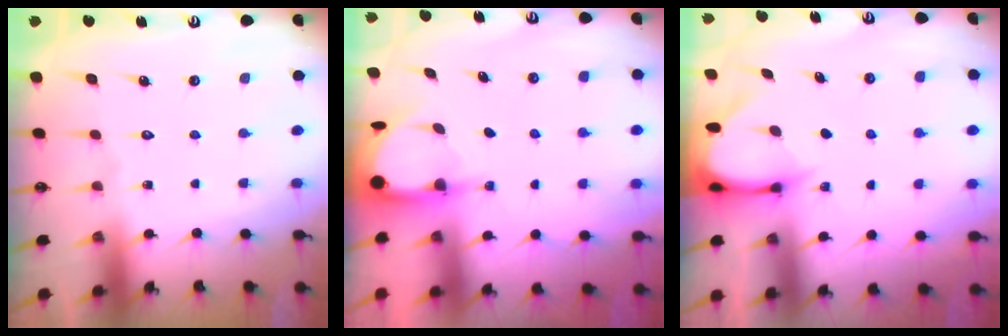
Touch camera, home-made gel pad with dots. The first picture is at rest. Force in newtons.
{"total": 3.9, "press": 3.8, "slide": 0.3}
{"total": 3.4, "press": 3.4, "slide": 0.3}